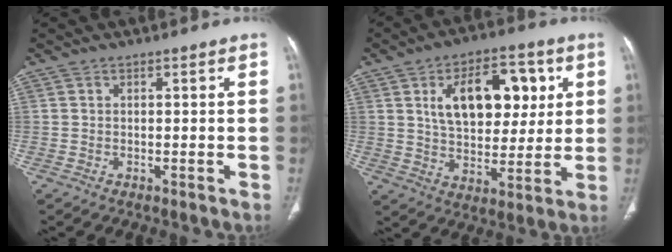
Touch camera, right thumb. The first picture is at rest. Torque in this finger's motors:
{"motor_torque": [1.08, 1.10, 1.05, 0.15, 0.23]}